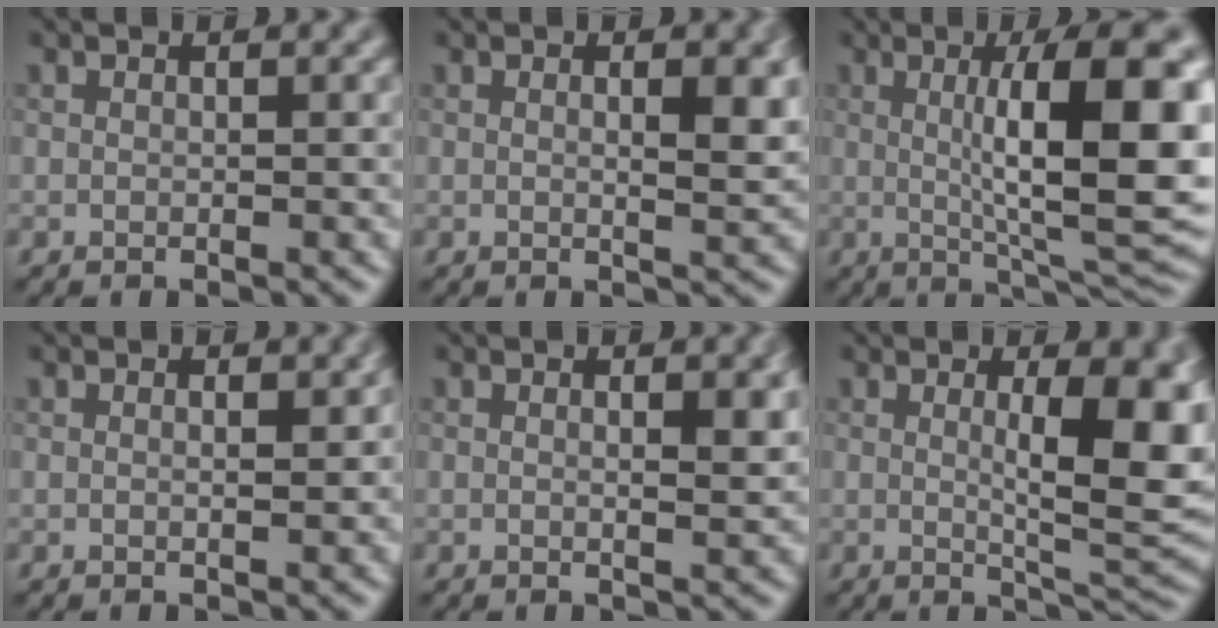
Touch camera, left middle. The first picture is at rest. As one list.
[{"total": 2.9, "force": [0.6, 0.7, 2.8], "torque": [-0.040, -0.003, 0.008]}, {"total": 11.5, "force": [1.3, 2.6, 11.1], "torque": [-0.149, 0.000, 0.025]}, {"total": 1.2, "force": [0.1, 0.3, 1.1], "torque": [-0.013, -0.002, 0.005]}, {"total": 2.3, "force": [0.4, 0.5, 2.2], "torque": [-0.029, -0.001, 0.007]}, {"total": 8.5, "force": [1.1, 2.1, 8.1], "torque": [-0.110, -0.007, 0.022]}]